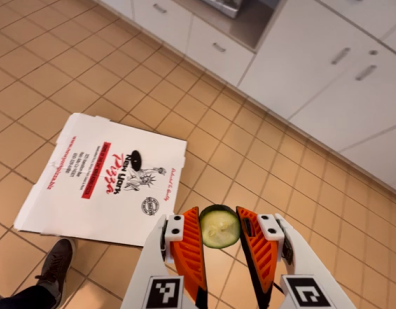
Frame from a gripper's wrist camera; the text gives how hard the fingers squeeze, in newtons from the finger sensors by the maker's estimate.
{"total": 8.1, "left": 7.9, "right": 8.4}